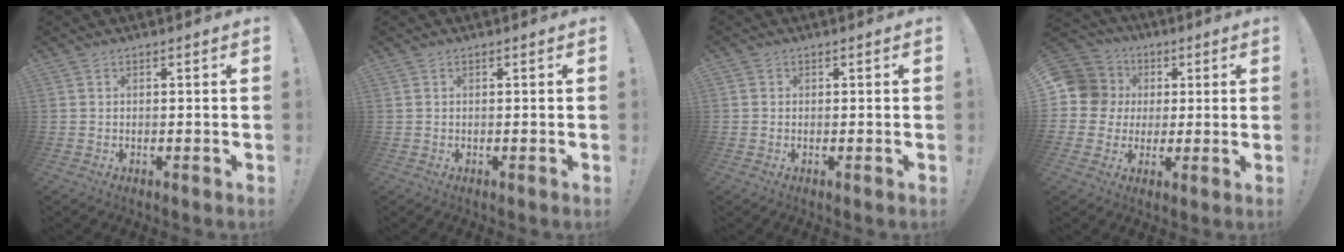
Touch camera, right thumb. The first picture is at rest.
{"total": 0.0}
{"total": 0.6, "force": [0.1, 0.5, 0.0], "torque": [0.002, 0.001, 0.003]}
{"total": 11.4, "force": [1.5, 10.7, 3.7], "torque": [-0.059, 0.007, 0.034]}